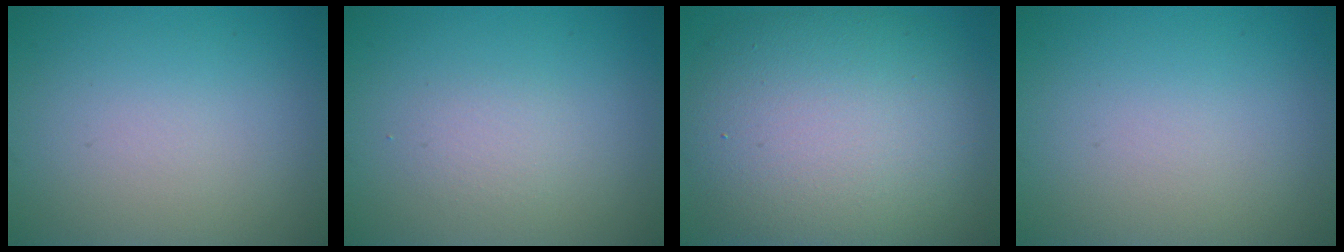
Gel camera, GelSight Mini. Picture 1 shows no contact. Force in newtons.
{"total": 1.2, "press": 1.2, "slide": 0.0}
{"total": 11.9, "press": 11.8, "slide": 0.7}
{"total": 0.0}